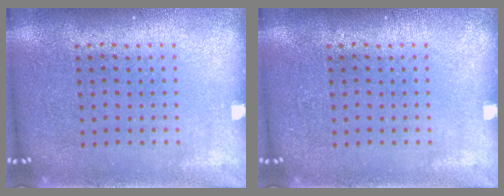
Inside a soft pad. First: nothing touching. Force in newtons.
{"total": 0.0}